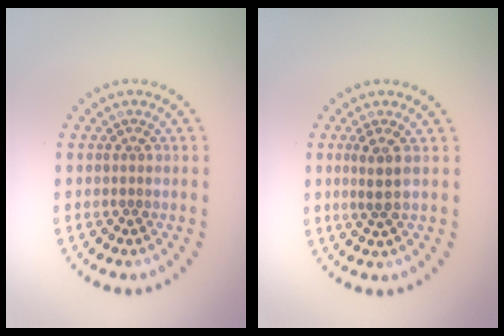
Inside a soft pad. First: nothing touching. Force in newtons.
{"total": 1.9, "press": 1.5, "slide": 1.3}